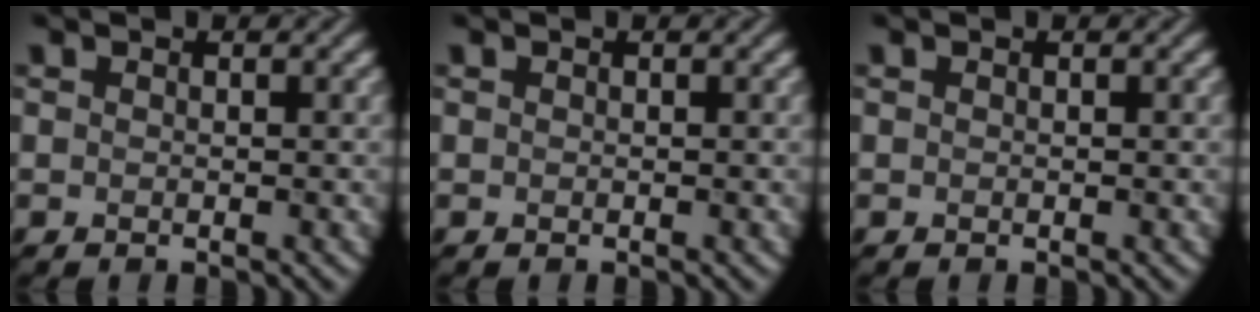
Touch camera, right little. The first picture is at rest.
{"total": 0.0}
{"total": 0.0}